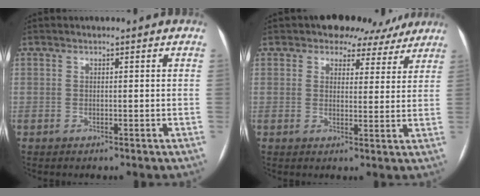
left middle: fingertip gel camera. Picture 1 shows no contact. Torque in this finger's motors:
{"motor_torque": [0.29, -0.29, 0.07, 0.05]}